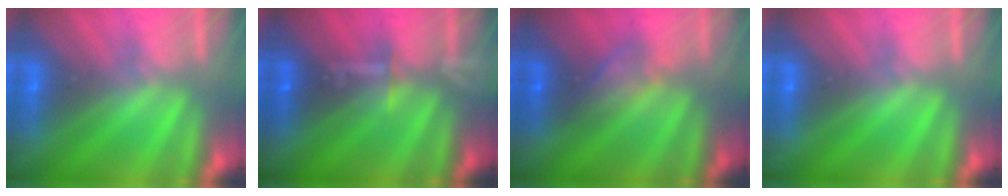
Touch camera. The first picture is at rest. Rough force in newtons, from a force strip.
{"total": 3.4}
{"total": 2.3}
{"total": 0.0}